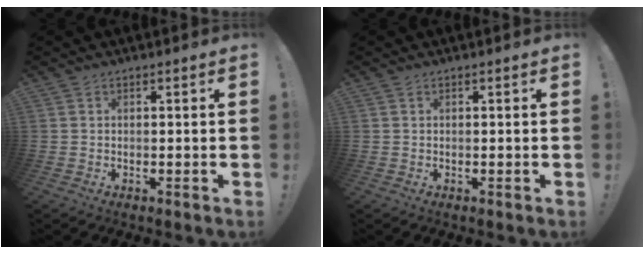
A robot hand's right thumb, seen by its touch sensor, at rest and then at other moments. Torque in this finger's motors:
{"motor_torque": [-0.15, 0.01, 0.16, -0.07, 0.00]}